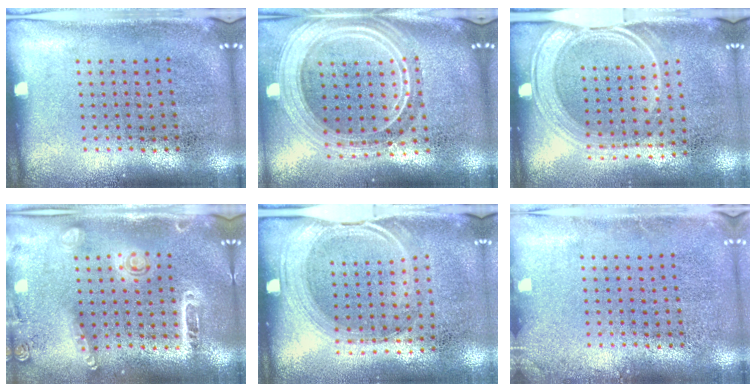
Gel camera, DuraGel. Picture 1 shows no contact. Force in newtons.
{"total": 2.7, "press": 2.2, "slide": 1.4}
{"total": 1.6, "press": 1.4, "slide": 0.9}
{"total": 1.6, "press": 1.4, "slide": 0.7}
{"total": 1.5, "press": 1.3, "slide": 0.8}
{"total": 1.1, "press": 1.0, "slide": 0.2}